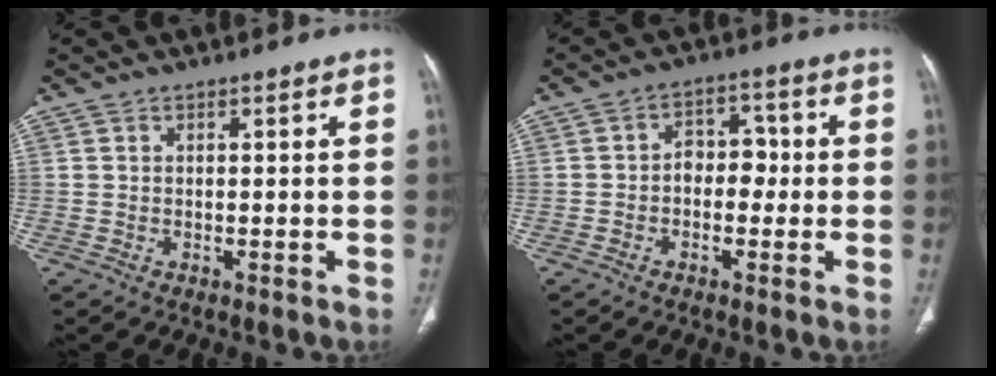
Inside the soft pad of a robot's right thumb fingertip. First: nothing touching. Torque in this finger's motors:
{"motor_torque": [0.05, -0.04, 0.22, 0.32, -0.01]}